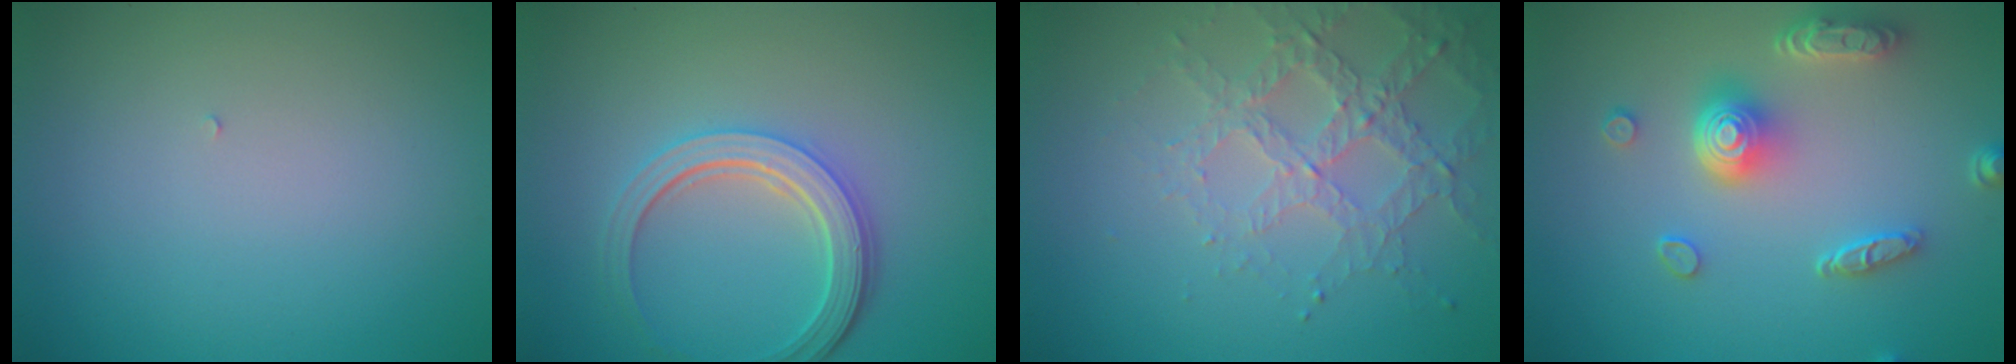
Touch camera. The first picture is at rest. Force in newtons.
{"total": 4.6, "press": 3.5, "slide": 3.0}
{"total": 3.3, "press": 3.2, "slide": 0.6}
{"total": 5.0, "press": 4.0, "slide": 3.0}